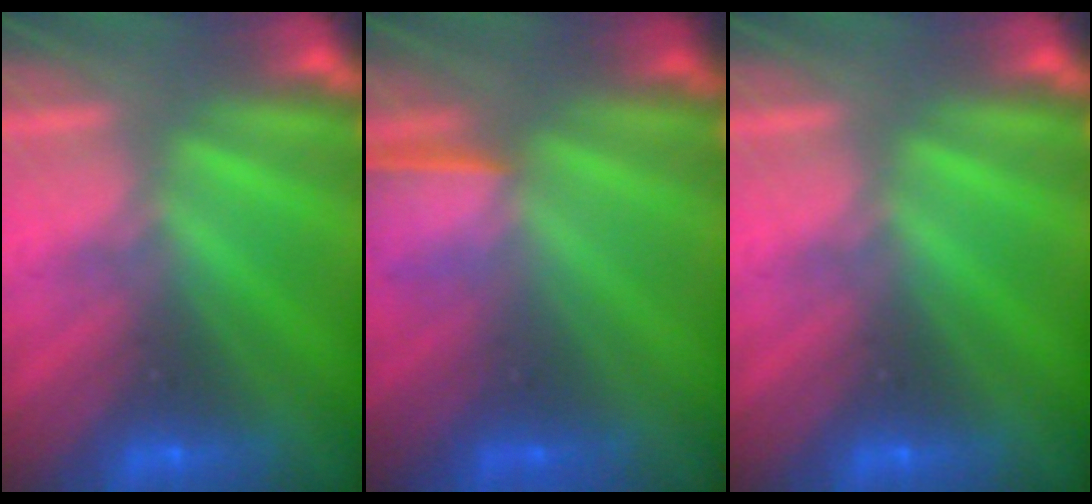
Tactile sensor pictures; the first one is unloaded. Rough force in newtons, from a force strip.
{"total": 1.3}
{"total": 0.0}